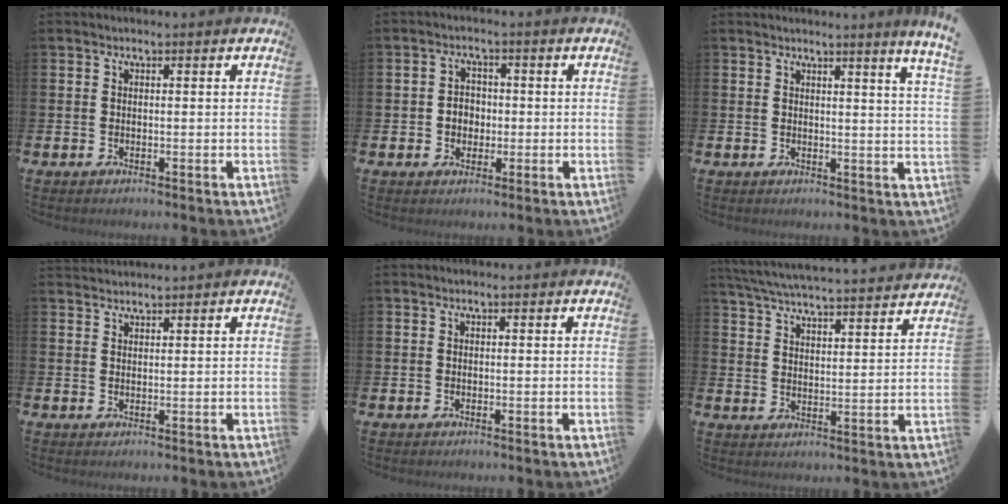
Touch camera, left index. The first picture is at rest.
{"total": 2.8, "force": [-0.3, 2.5, 1.1], "torque": [-0.017, 0.005, -0.012]}
{"total": 2.6, "force": [2.4, -0.8, 0.7], "torque": [-0.002, -0.023, 0.039]}
{"total": 1.3, "force": [1.3, 0.0, -0.1], "torque": [0.002, -0.004, 0.025]}
{"total": 0.0}
{"total": 6.4, "force": [6.2, 0.2, 1.4], "torque": [-0.048, -0.044, 0.109]}